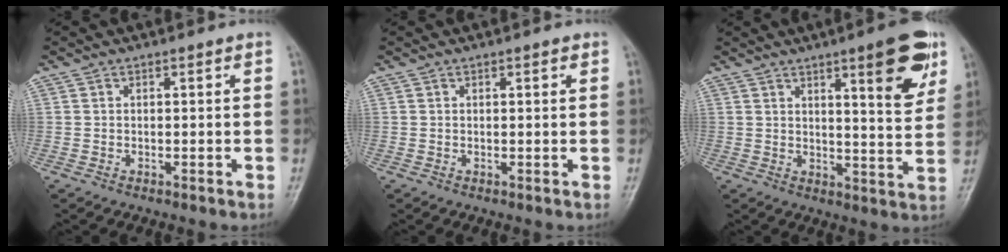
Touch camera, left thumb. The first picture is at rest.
{"total": 0.9, "force": [0.5, 0.3, 0.7], "torque": [-0.008, 0.000, 0.005]}
{"total": 12.0, "force": [6.2, 2.7, 9.9], "torque": [-0.112, -0.033, 0.082]}